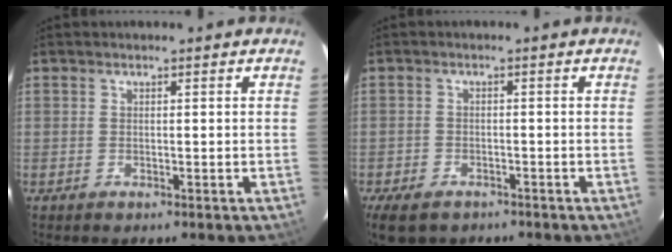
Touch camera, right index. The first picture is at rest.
{"total": 7.9, "force": [-5.6, 4.5, 3.5], "torque": [-0.093, -0.018, -0.095]}